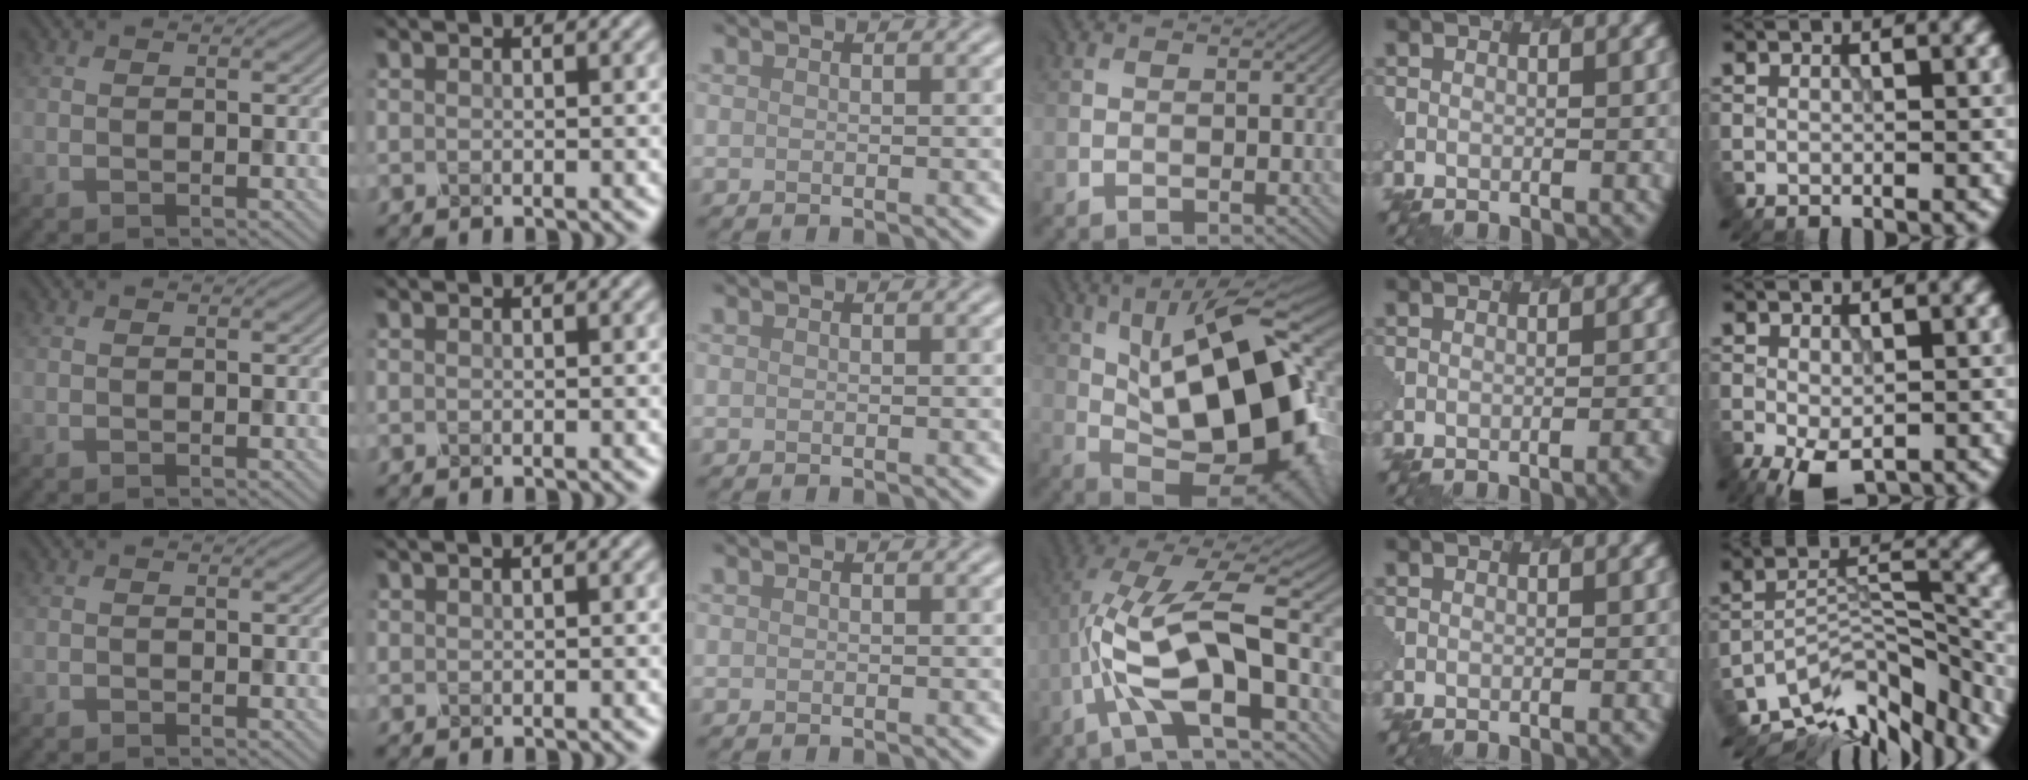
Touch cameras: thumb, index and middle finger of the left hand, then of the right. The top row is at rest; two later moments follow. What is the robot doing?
{"motion": "dispense", "object": "toothpaste"}